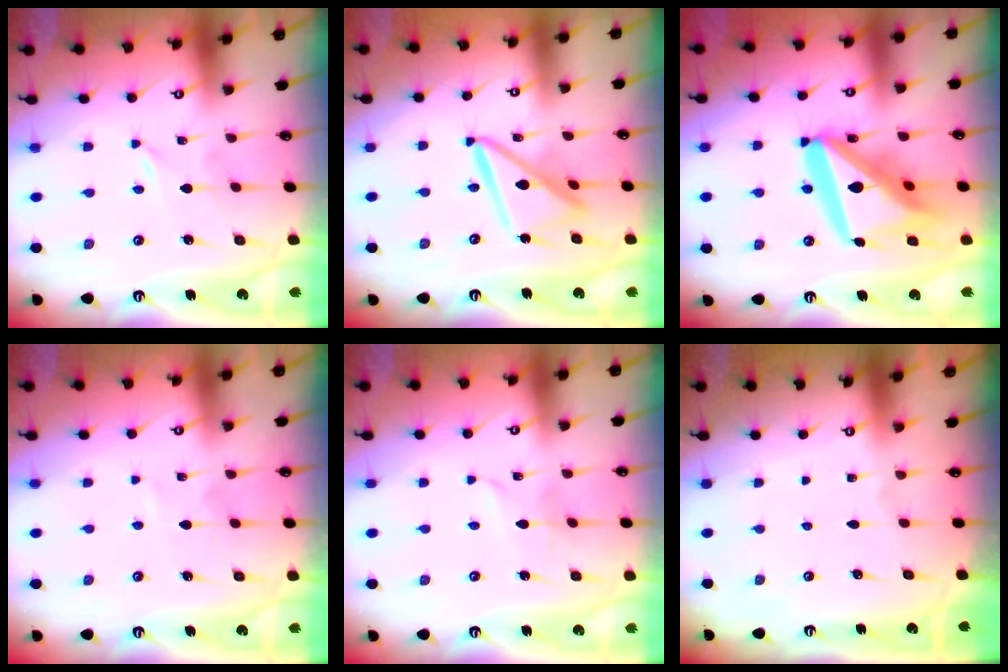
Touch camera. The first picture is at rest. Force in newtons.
{"total": 13.5, "press": 13.4, "slide": 1.4}
{"total": 21.6, "press": 21.4, "slide": 2.6}
{"total": 2.2, "press": 2.2, "slide": 0.2}
{"total": 1.9, "press": 1.9, "slide": 0.2}
{"total": 0.0}